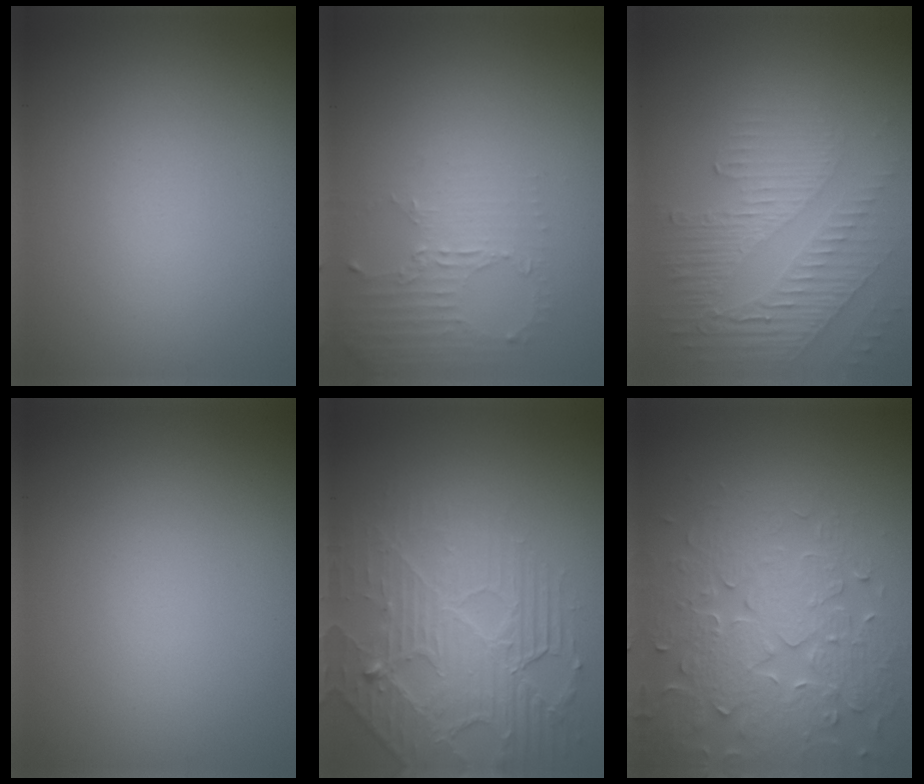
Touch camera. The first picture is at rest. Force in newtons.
{"total": 2.3, "press": 1.8, "slide": 1.6}
{"total": 5.5, "press": 3.3, "slide": 4.4}
{"total": 0.0}
{"total": 5.1, "press": 4.6, "slide": 2.2}
{"total": 6.7, "press": 5.6, "slide": 3.7}